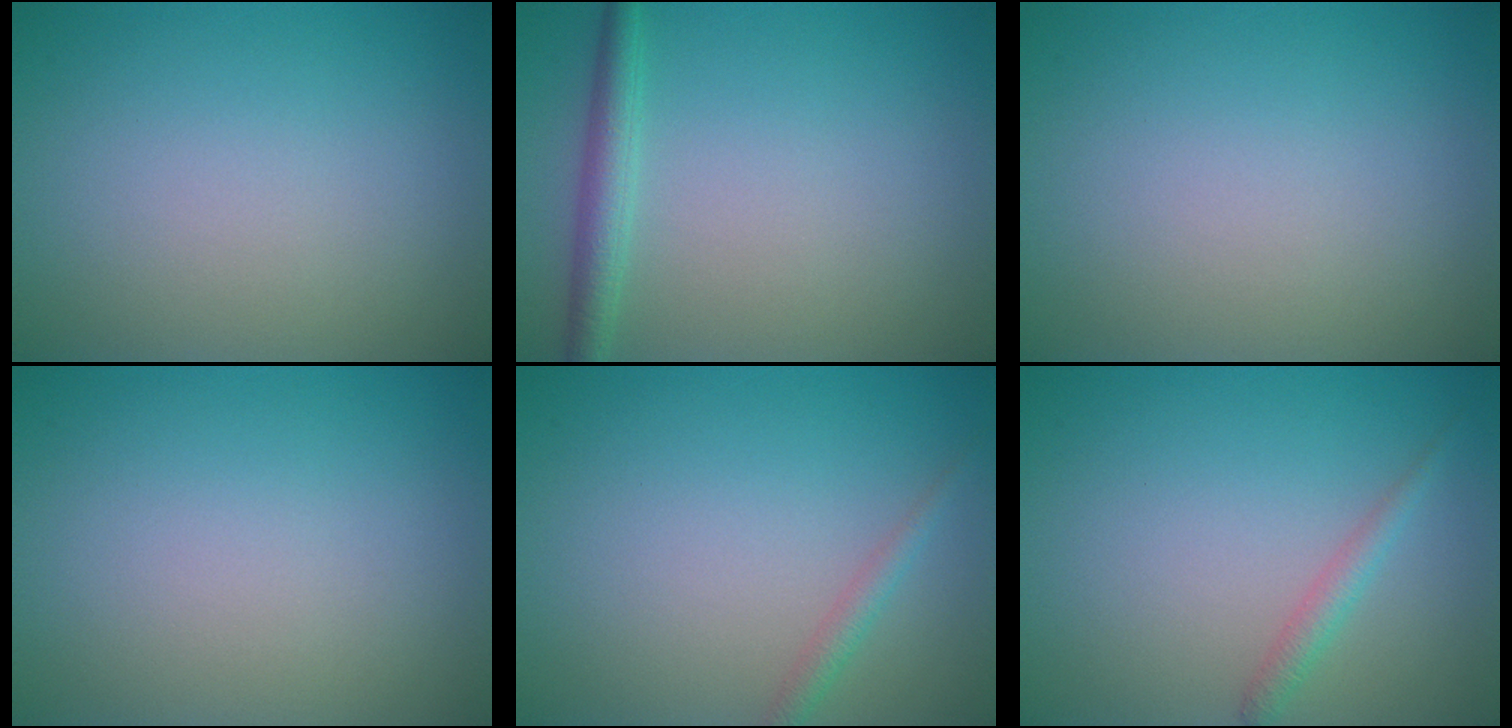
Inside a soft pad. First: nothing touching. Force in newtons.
{"total": 2.4, "press": 2.4, "slide": 0.0}
{"total": 0.0}
{"total": 0.0}
{"total": 1.3, "press": 1.3, "slide": 0.1}
{"total": 1.4, "press": 1.4, "slide": 0.0}